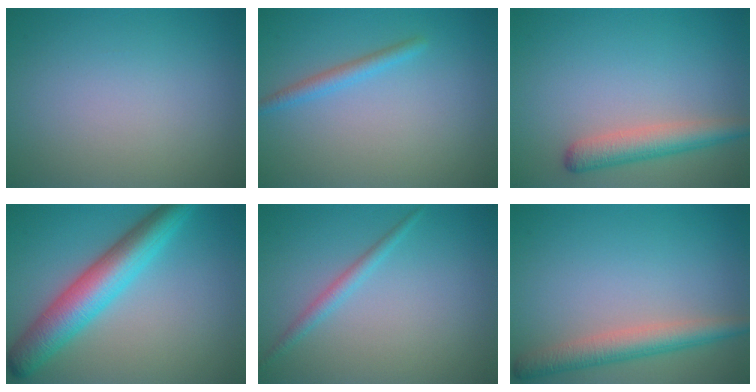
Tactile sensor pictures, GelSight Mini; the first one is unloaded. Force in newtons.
{"total": 1.6, "press": 1.6, "slide": 0.1}
{"total": 3.4, "press": 3.4, "slide": 0.1}
{"total": 6.7, "press": 6.7, "slide": 0.0}
{"total": 1.4, "press": 1.4, "slide": 0.1}
{"total": 3.8, "press": 3.8, "slide": 0.2}